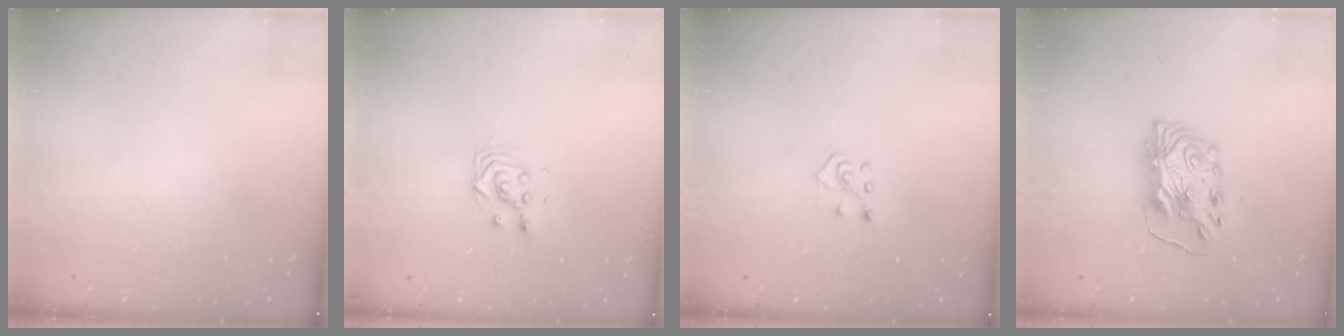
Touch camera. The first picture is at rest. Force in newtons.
{"total": 4.6, "press": 4.5, "slide": 0.2}
{"total": 2.3, "press": 2.3, "slide": 0.5}
{"total": 7.7, "press": 7.7, "slide": 0.8}